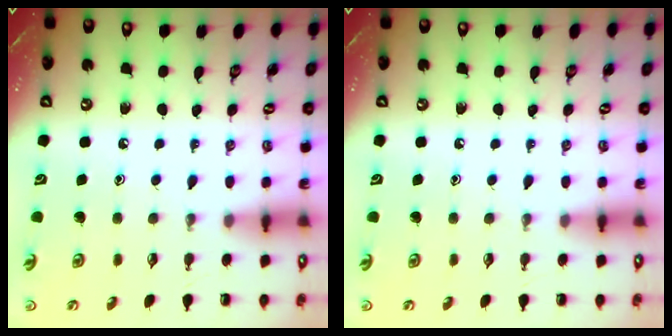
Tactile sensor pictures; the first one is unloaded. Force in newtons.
{"total": 0.0}